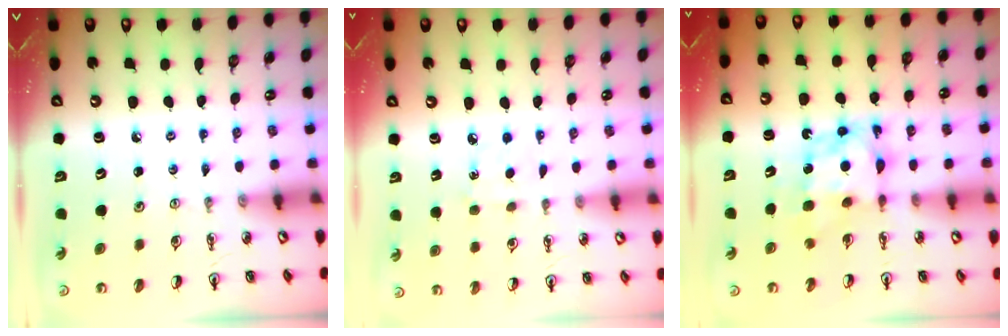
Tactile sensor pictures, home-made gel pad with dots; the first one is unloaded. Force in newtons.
{"total": 4.1, "press": 4.0, "slide": 0.6}
{"total": 6.7, "press": 6.7, "slide": 0.4}